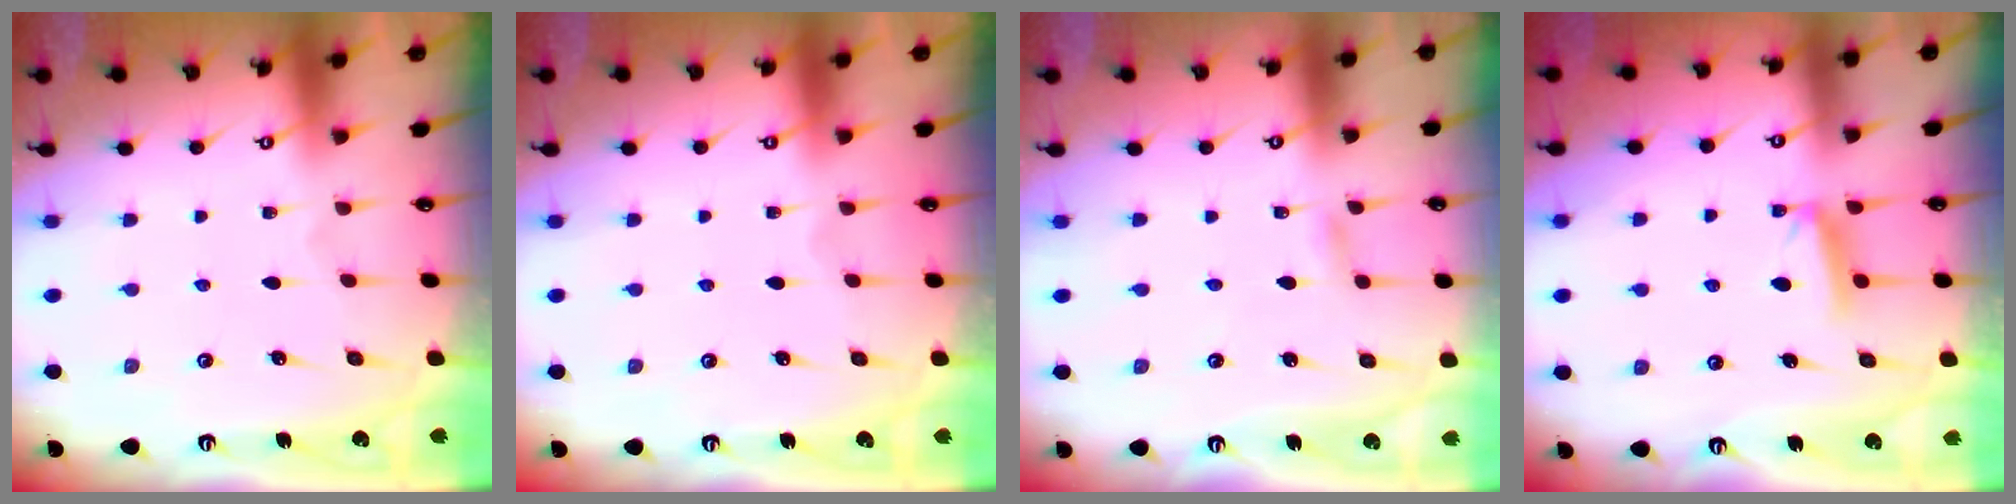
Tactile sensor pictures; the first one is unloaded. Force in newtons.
{"total": 0.0}
{"total": 2.7, "press": 2.7, "slide": 0.2}
{"total": 5.1, "press": 5.1, "slide": 0.7}